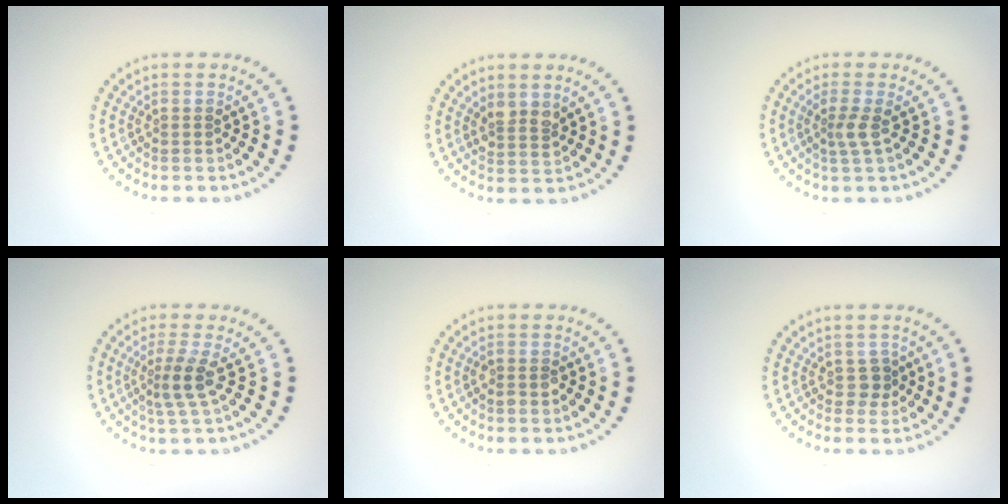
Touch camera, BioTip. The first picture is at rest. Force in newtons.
{"total": 1.8, "press": 1.5, "slide": 1.0}
{"total": 1.8, "press": 1.3, "slide": 1.3}
{"total": 2.5, "press": 1.8, "slide": 1.8}
{"total": 1.0, "press": 1.0, "slide": 0.2}
{"total": 1.3, "press": 1.0, "slide": 0.8}